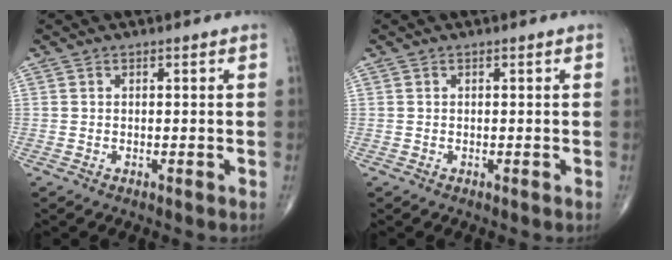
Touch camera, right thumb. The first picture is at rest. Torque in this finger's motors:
{"motor_torque": [0.00, 0.23, 0.08, 0.20, -0.02]}